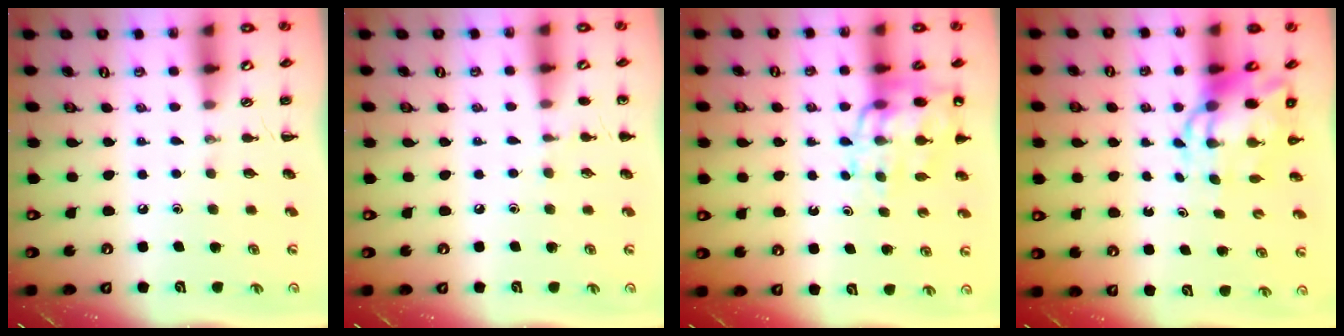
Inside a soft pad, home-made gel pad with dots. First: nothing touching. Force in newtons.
{"total": 4.8, "press": 4.6, "slide": 1.4}
{"total": 15.8, "press": 15.3, "slide": 3.9}
{"total": 7.7, "press": 7.4, "slide": 2.2}